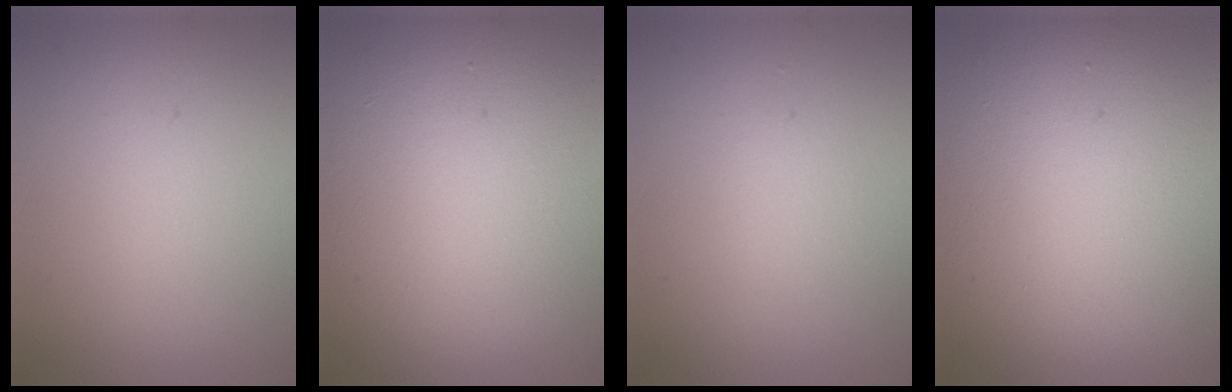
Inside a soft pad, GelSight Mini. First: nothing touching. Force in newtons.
{"total": 17.8, "press": 17.8, "slide": 1.3}
{"total": 0.9, "press": 0.9, "slide": 0.1}
{"total": 16.3, "press": 16.3, "slide": 0.9}